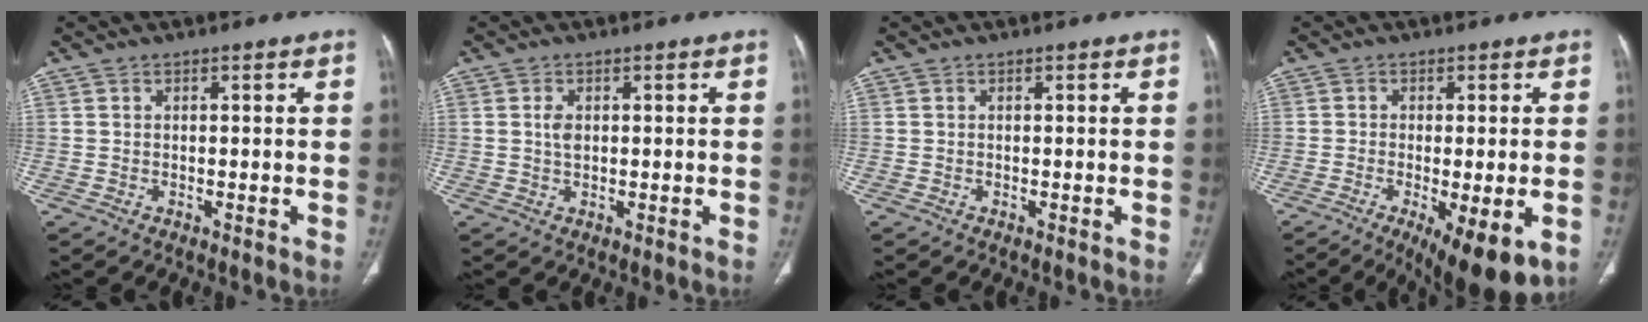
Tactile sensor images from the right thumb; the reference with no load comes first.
{"total": 2.2, "force": [0.4, 1.3, 1.7], "torque": [-0.034, -0.002, 0.007]}
{"total": 0.0}
{"total": 12.2, "force": [-4.9, 3.7, 10.5], "torque": [-0.147, -0.012, -0.066]}